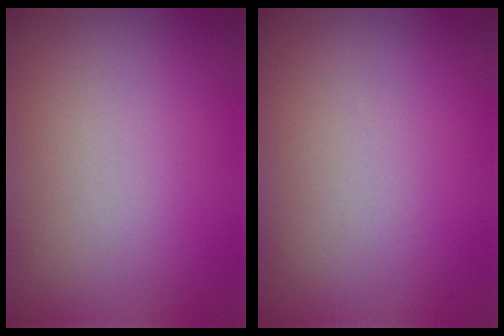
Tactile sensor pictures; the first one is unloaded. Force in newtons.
{"total": 0.0}